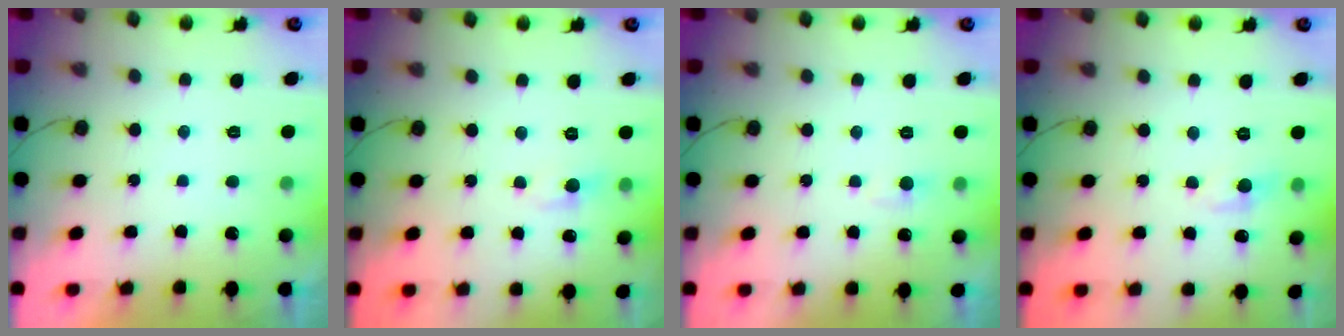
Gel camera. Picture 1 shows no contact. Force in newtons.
{"total": 3.2, "press": 3.2, "slide": 0.4}
{"total": 3.9, "press": 3.8, "slide": 0.5}
{"total": 3.4, "press": 3.4, "slide": 0.4}